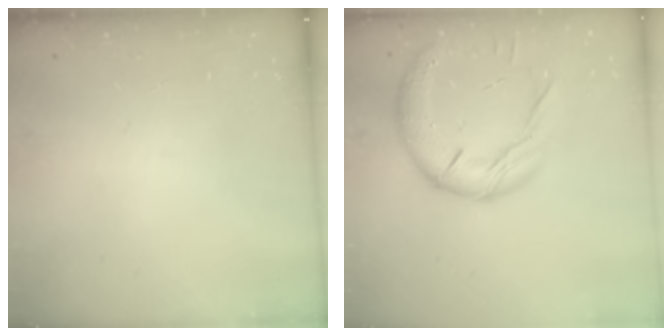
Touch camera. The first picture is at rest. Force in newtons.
{"total": 17.8, "press": 17.7, "slide": 2.4}